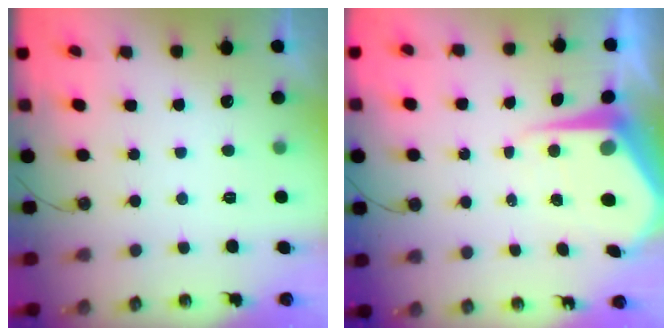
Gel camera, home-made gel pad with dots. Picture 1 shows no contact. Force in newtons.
{"total": 8.3, "press": 8.2, "slide": 0.8}